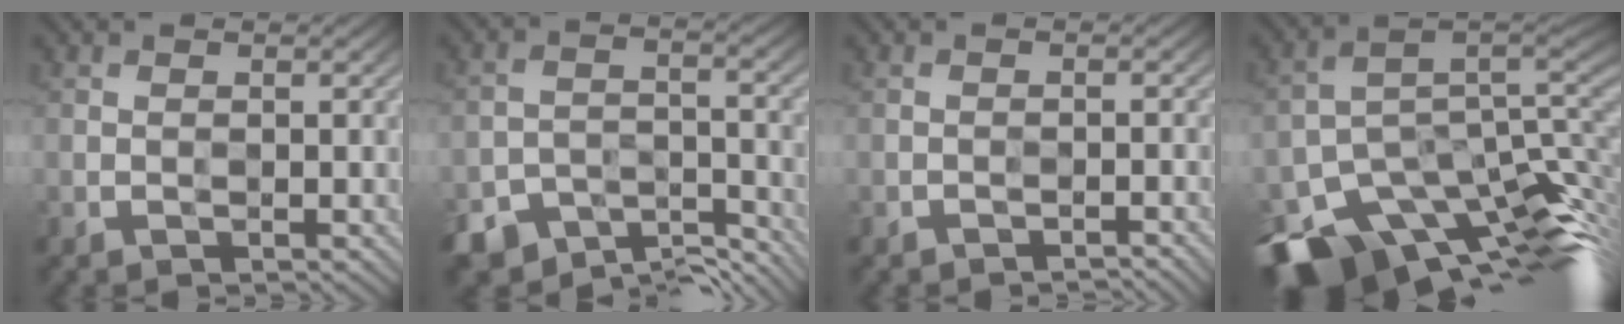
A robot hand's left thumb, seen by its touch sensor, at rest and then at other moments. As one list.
[{"total": 8.0, "force": [-7.6, 2.5, 1.2], "torque": [-0.023, -0.006, -0.126]}, {"total": 1.5, "force": [-1.4, -0.4, -0.4], "torque": [0.010, 0.002, -0.028]}, {"total": 15.4, "force": [-8.5, 7.6, 10.4], "torque": [-0.190, -0.021, -0.139]}]